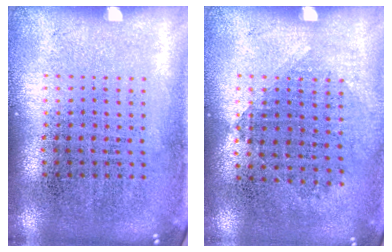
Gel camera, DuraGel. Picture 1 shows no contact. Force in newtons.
{"total": 1.0, "press": 0.9, "slide": 0.4}